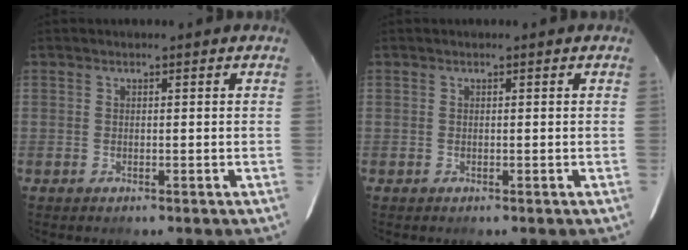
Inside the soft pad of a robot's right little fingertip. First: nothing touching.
{"total": 0.0}